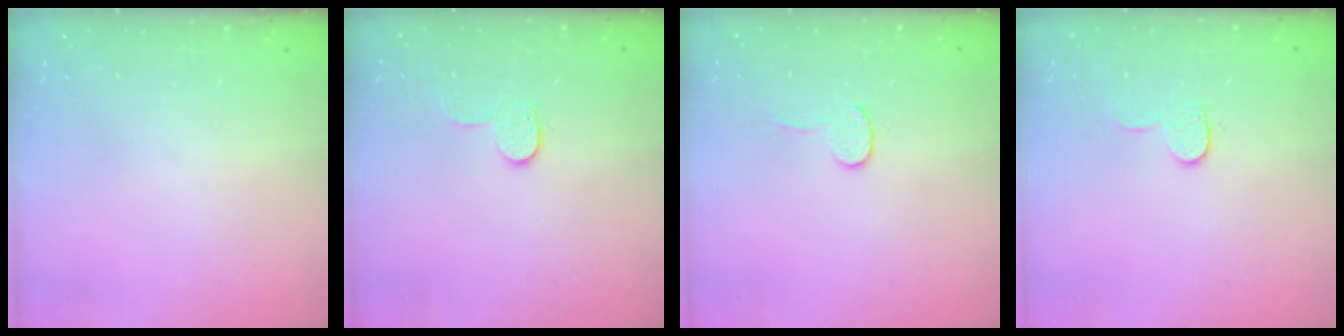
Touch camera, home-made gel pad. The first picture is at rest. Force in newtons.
{"total": 5.6, "press": 5.6, "slide": 0.4}
{"total": 4.5, "press": 4.4, "slide": 0.4}
{"total": 7.1, "press": 7.1, "slide": 0.4}